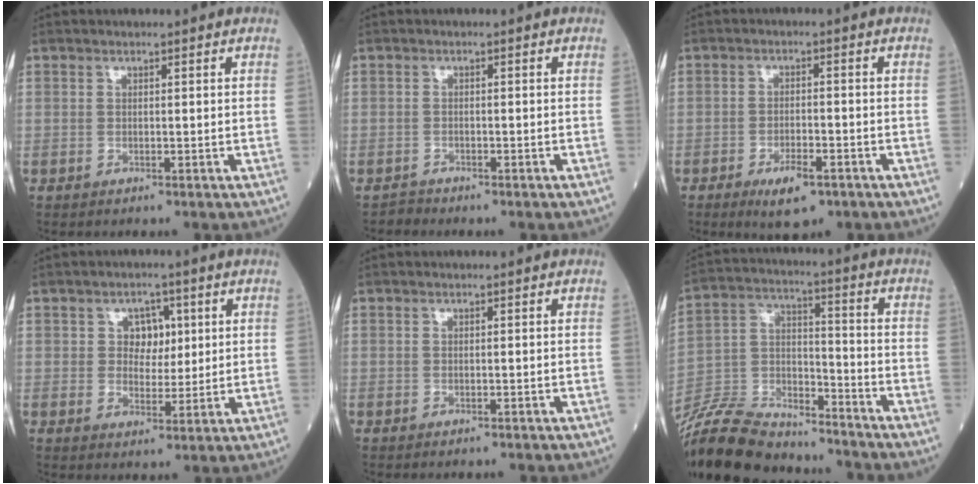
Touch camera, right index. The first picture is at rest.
{"total": 1.2, "force": [-1.0, 0.3, -0.6], "torque": [0.016, -0.003, -0.020]}
{"total": 5.5, "force": [-3.2, 1.8, 4.0], "torque": [-0.070, -0.005, -0.047]}
{"total": 4.3, "force": [1.2, 3.3, 2.4], "torque": [-0.024, 0.007, 0.018]}
{"total": 1.2, "force": [-1.1, 0.3, 0.5], "torque": [-0.010, -0.003, -0.012]}
{"total": 18.3, "force": [-16.9, 4.6, 5.3], "torque": [-0.118, 0.014, -0.294]}